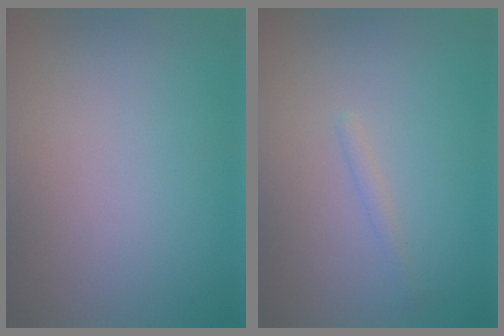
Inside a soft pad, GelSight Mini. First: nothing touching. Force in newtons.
{"total": 0.7, "press": 0.7, "slide": 0.1}